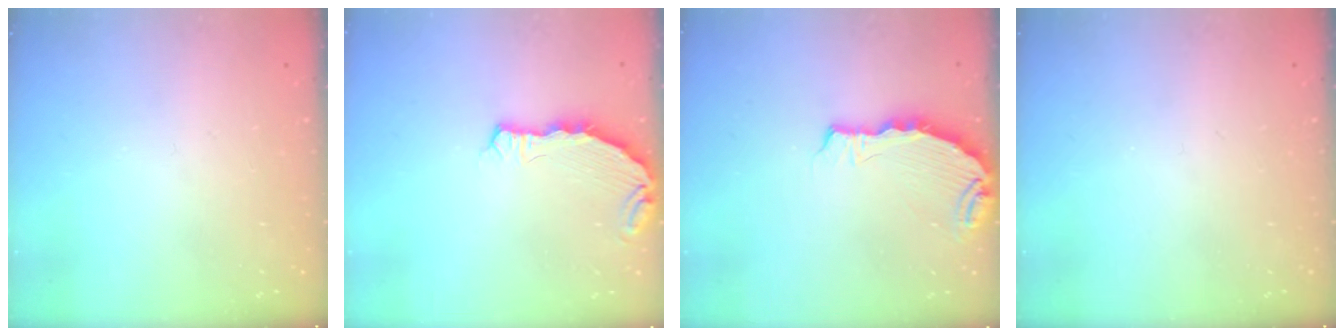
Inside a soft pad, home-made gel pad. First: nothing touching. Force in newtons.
{"total": 7.2, "press": 5.1, "slide": 5.1}
{"total": 6.0, "press": 5.8, "slide": 1.5}
{"total": 0.0}